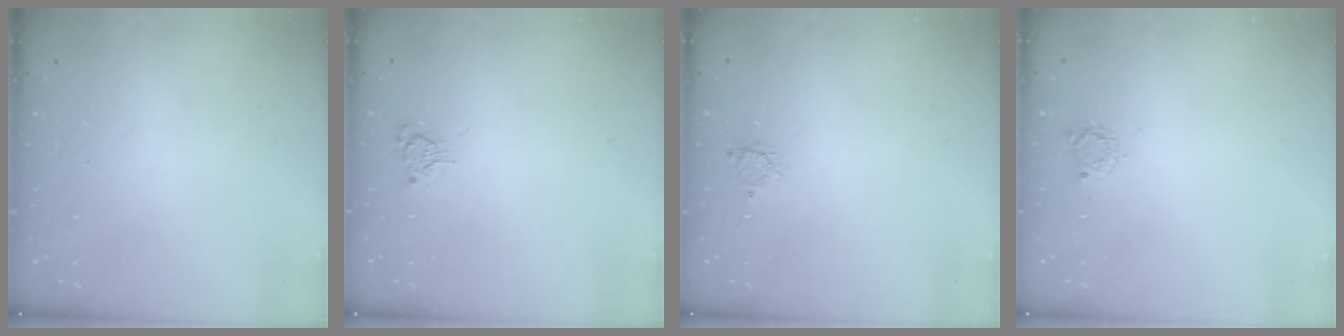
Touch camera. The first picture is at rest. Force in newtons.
{"total": 3.3, "press": 3.3, "slide": 0.4}
{"total": 3.0, "press": 3.0, "slide": 0.3}
{"total": 3.7, "press": 3.6, "slide": 0.4}